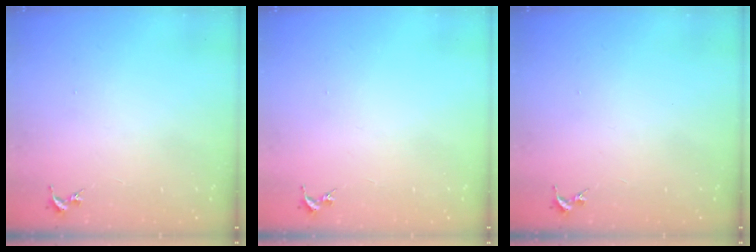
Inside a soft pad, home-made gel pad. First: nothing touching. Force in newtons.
{"total": 0.0}
{"total": 0.0}